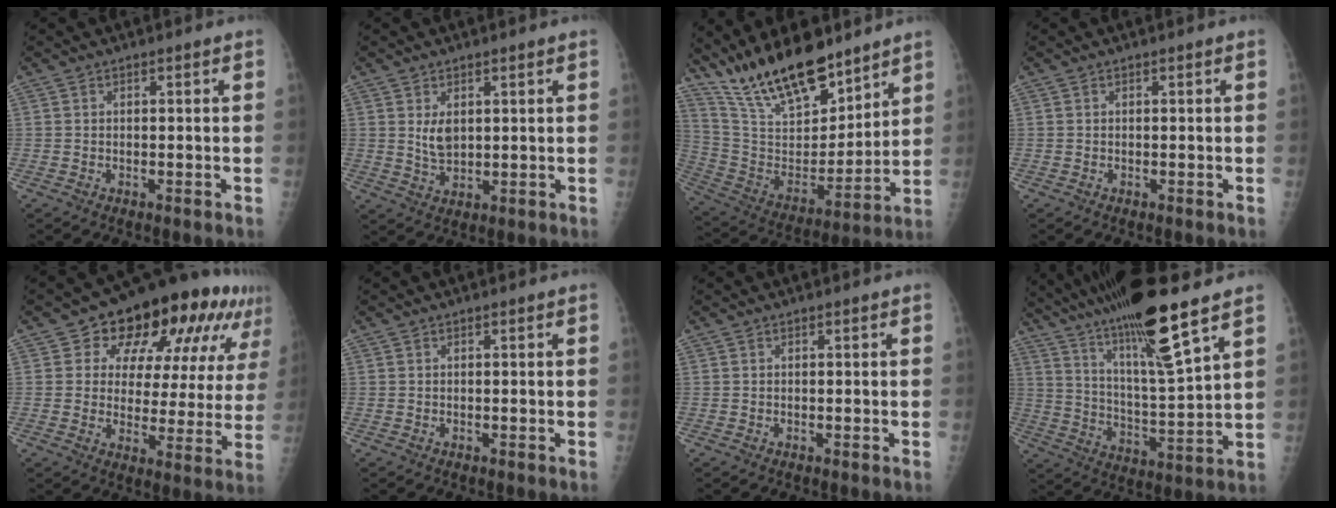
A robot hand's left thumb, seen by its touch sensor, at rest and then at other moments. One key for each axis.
{"total": 4.0, "fx": 1.4, "fy": 2.3, "fz": 3.0, "tx": -0.045, "ty": -0.017, "tz": 0.033}
{"total": 20.6, "fx": 16.1, "fy": 7.1, "fz": 10.7, "tx": -0.152, "ty": -0.080, "tz": 0.298}
{"total": 0.0}
{"total": 21.7, "fx": 11.5, "fy": 11.7, "fz": 14.3, "tx": -0.160, "ty": -0.004, "tz": 0.152}
{"total": 0.0}
{"total": 0.0}
{"total": 20.4, "fx": 13.6, "fy": 1.9, "fz": 15.1, "tx": -0.261, "ty": -0.056, "tz": 0.241}